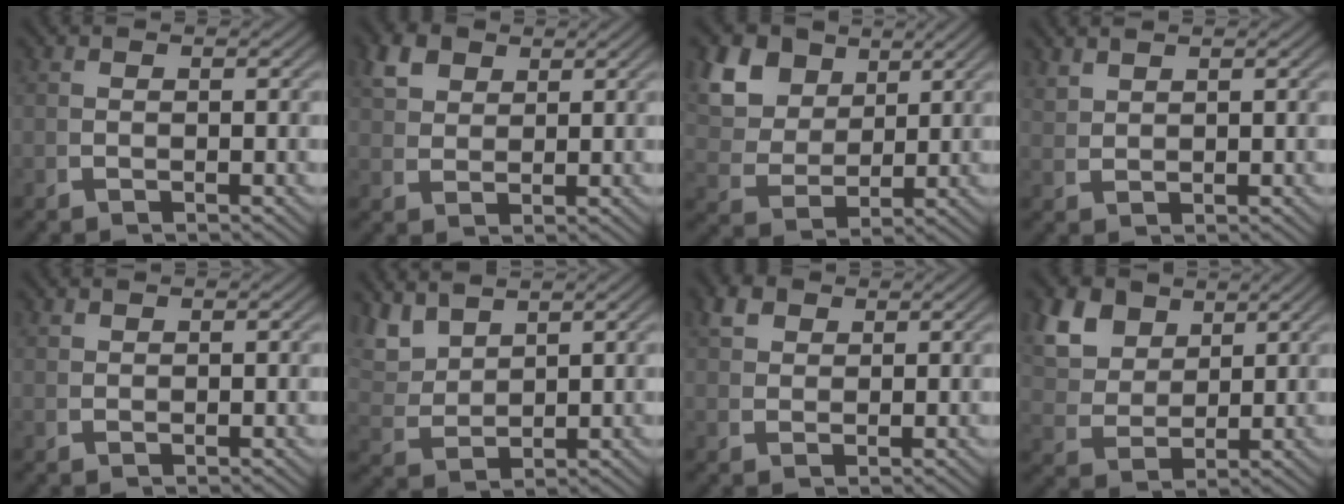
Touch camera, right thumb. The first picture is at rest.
{"total": 4.0, "force": [3.0, 2.0, 1.7], "torque": [-0.029, 0.004, 0.061]}
{"total": 9.1, "force": [3.2, 6.8, 5.3], "torque": [-0.129, -0.016, 0.061]}
{"total": 2.0, "force": [2.0, -0.2, 0.3], "torque": [-0.002, 0.007, 0.048]}
{"total": 1.1, "force": [1.1, -0.3, -0.1], "torque": [0.007, 0.005, 0.025]}
{"total": 3.9, "force": [2.6, 2.1, 2.1], "torque": [-0.056, -0.005, 0.063]}
{"total": 2.9, "force": [2.4, 1.3, 1.1], "torque": [-0.016, 0.004, 0.047]}
{"total": 7.1, "force": [3.2, 4.8, 4.0], "torque": [-0.100, -0.015, 0.069]}